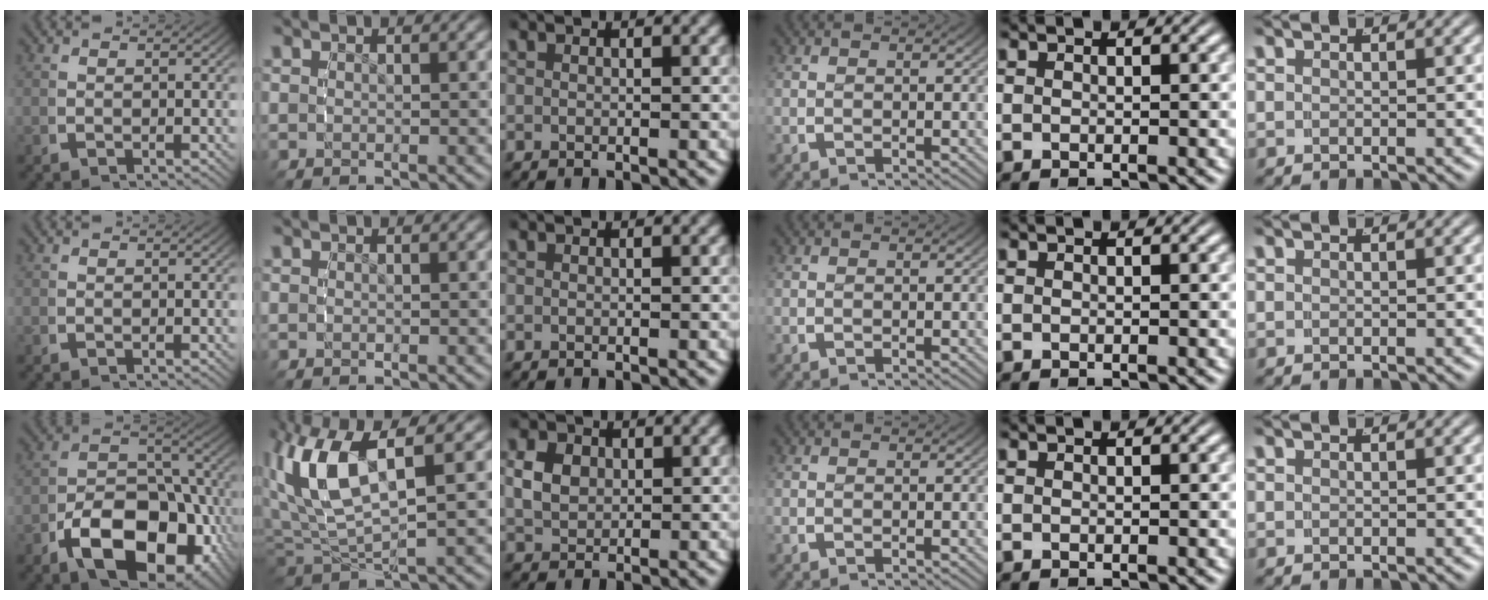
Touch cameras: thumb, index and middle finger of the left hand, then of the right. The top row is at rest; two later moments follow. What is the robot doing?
{"motion": "grasp_and_lifting", "object": "bowl"}